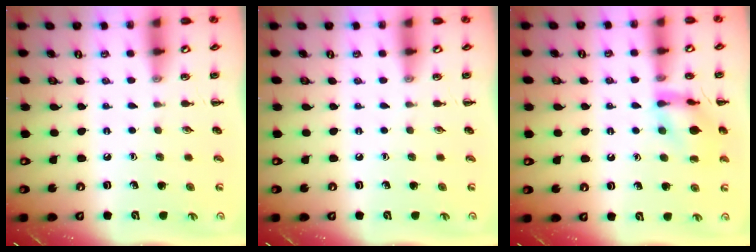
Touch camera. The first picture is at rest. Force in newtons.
{"total": 0.0}
{"total": 13.2, "press": 13.2, "slide": 0.7}